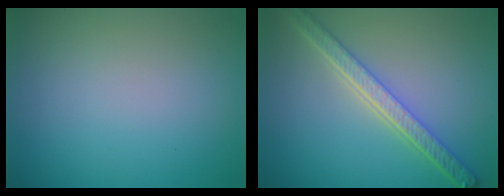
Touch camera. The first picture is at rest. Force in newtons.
{"total": 5.2, "press": 4.0, "slide": 3.3}